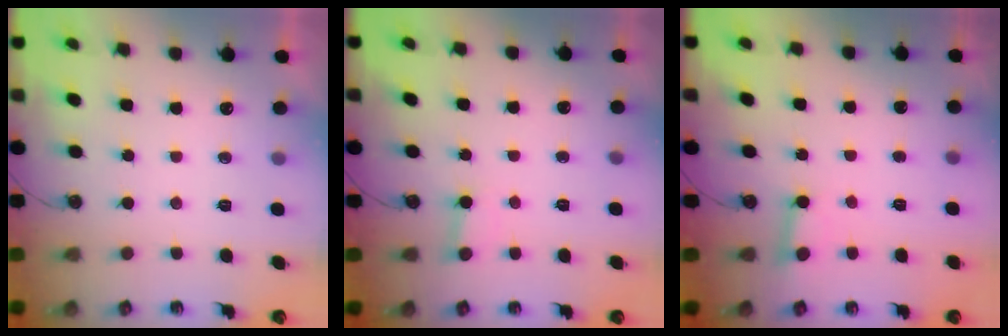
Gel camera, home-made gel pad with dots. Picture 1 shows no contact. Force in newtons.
{"total": 2.2, "press": 2.2, "slide": 0.1}
{"total": 2.6, "press": 2.6, "slide": 0.2}